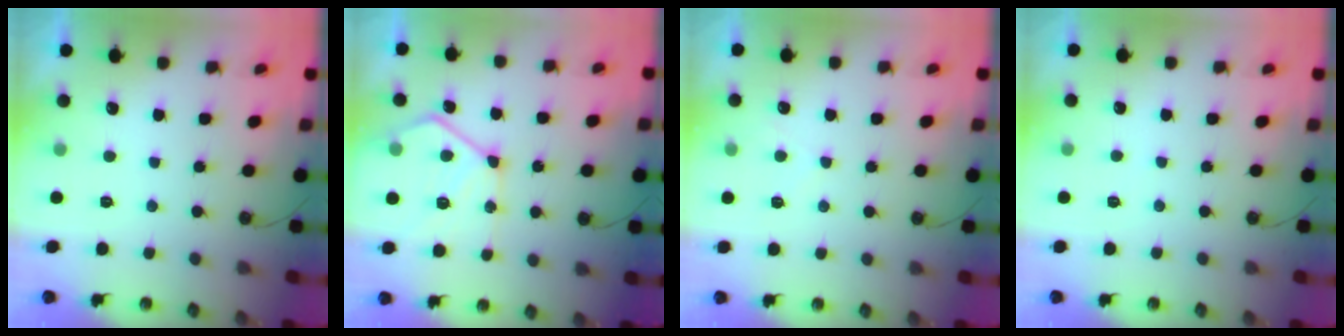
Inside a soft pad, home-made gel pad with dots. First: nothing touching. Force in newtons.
{"total": 15.5, "press": 15.4, "slide": 1.8}
{"total": 3.8, "press": 3.8, "slide": 0.5}
{"total": 2.0, "press": 1.9, "slide": 0.5}